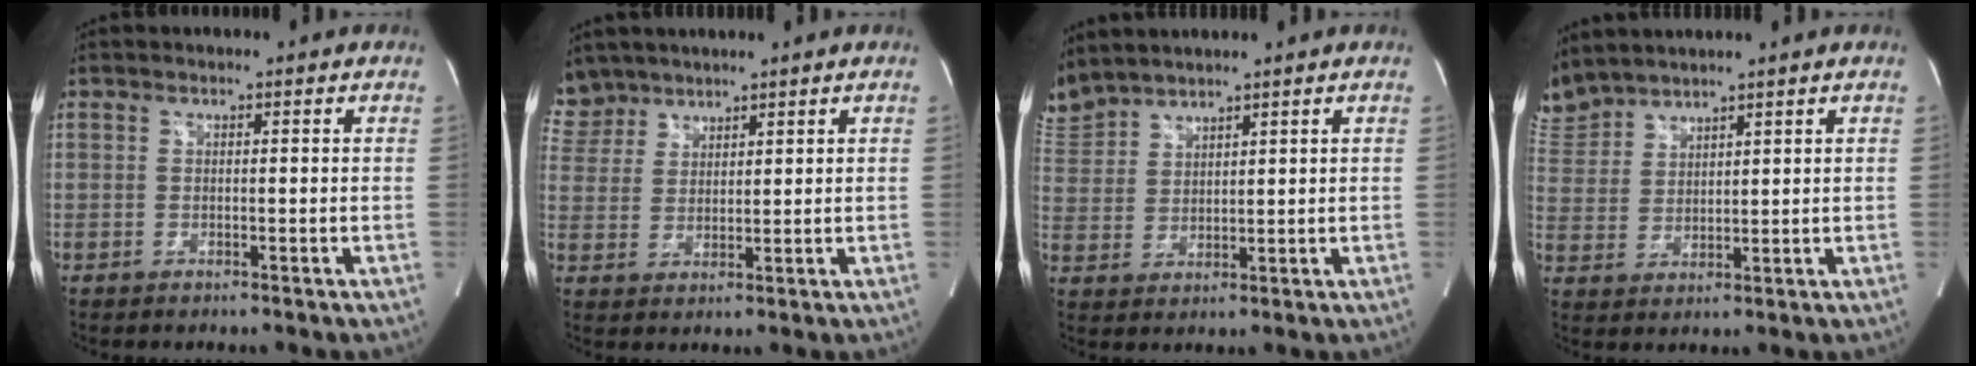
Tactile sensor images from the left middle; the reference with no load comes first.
{"total": 6.1, "force": [5.3, 3.0, -0.6], "torque": [0.012, 0.008, 0.113]}
{"total": 6.6, "force": [6.5, 1.1, 0.8], "torque": [-0.039, 0.019, 0.142]}
{"total": 7.0, "force": [6.8, 1.3, 0.6], "torque": [-0.035, 0.019, 0.151]}